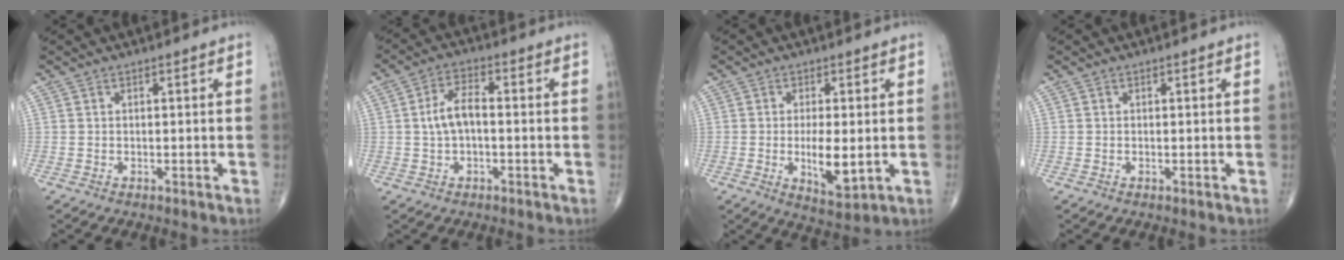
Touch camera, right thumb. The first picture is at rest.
{"total": 5.9, "force": [-0.2, 2.9, 5.1], "torque": [-0.100, 0.022, -0.010]}
{"total": 7.6, "force": [-0.9, 2.8, 7.0], "torque": [-0.111, -0.017, -0.011]}
{"total": 0.0}